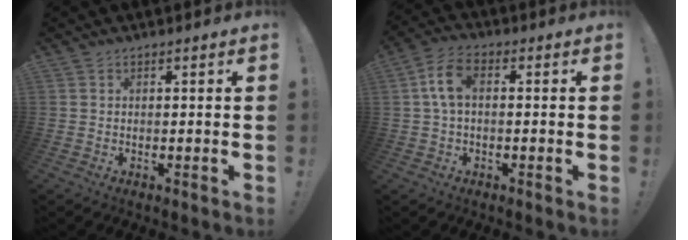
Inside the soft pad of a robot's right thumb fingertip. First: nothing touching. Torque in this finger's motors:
{"motor_torque": [0.06, 0.11, 0.78, -0.05, 0.24]}